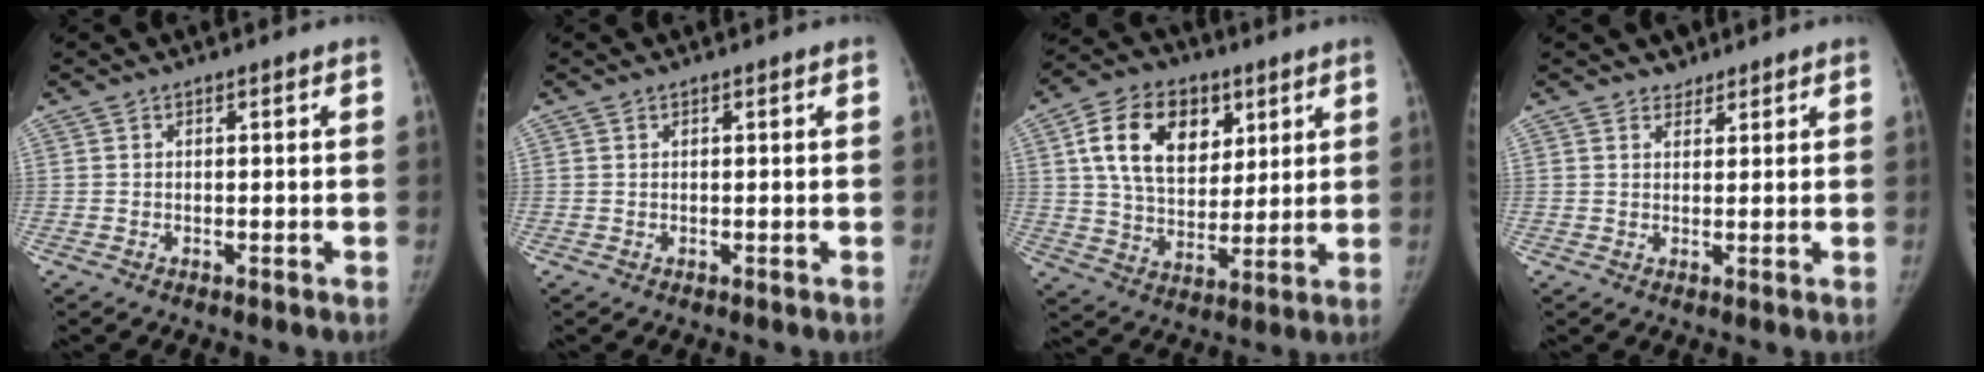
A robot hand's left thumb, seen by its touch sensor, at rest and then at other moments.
{"total": 0.0}
{"total": 16.8, "force": [6.2, 11.6, 10.4], "torque": [-0.151, -0.015, 0.112]}
{"total": 2.1, "force": [1.6, 1.4, -0.1], "torque": [0.017, -0.009, 0.017]}